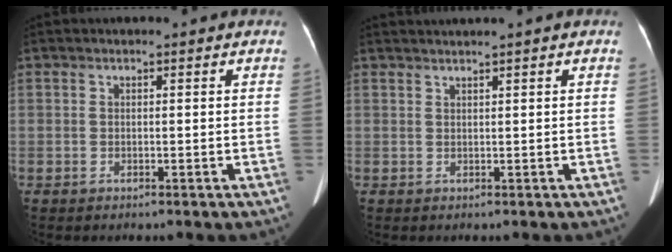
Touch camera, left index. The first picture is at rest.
{"total": 1.8, "force": [1.5, -0.7, 0.8], "torque": [-0.014, 0.012, 0.035]}